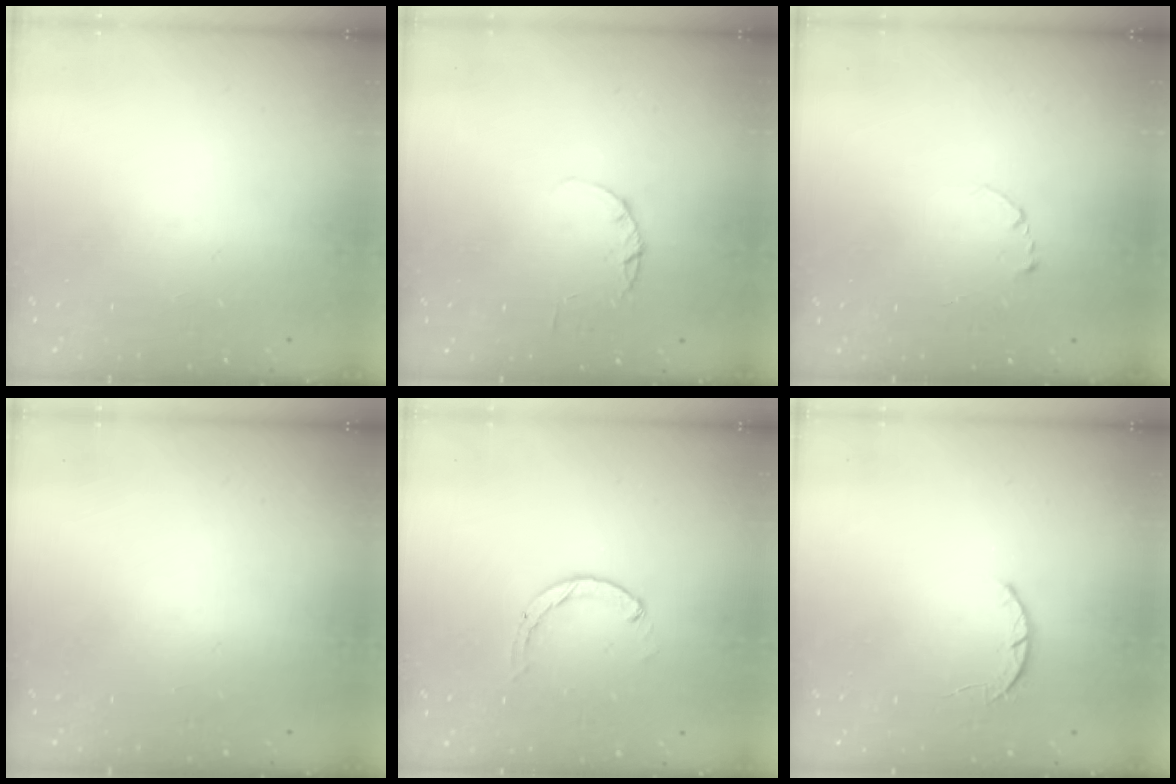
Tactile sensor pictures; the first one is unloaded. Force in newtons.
{"total": 2.2, "press": 2.2, "slide": 0.4}
{"total": 2.3, "press": 2.3, "slide": 0.2}
{"total": 2.4, "press": 2.4, "slide": 0.2}
{"total": 0.0}
{"total": 2.5, "press": 2.5, "slide": 0.5}